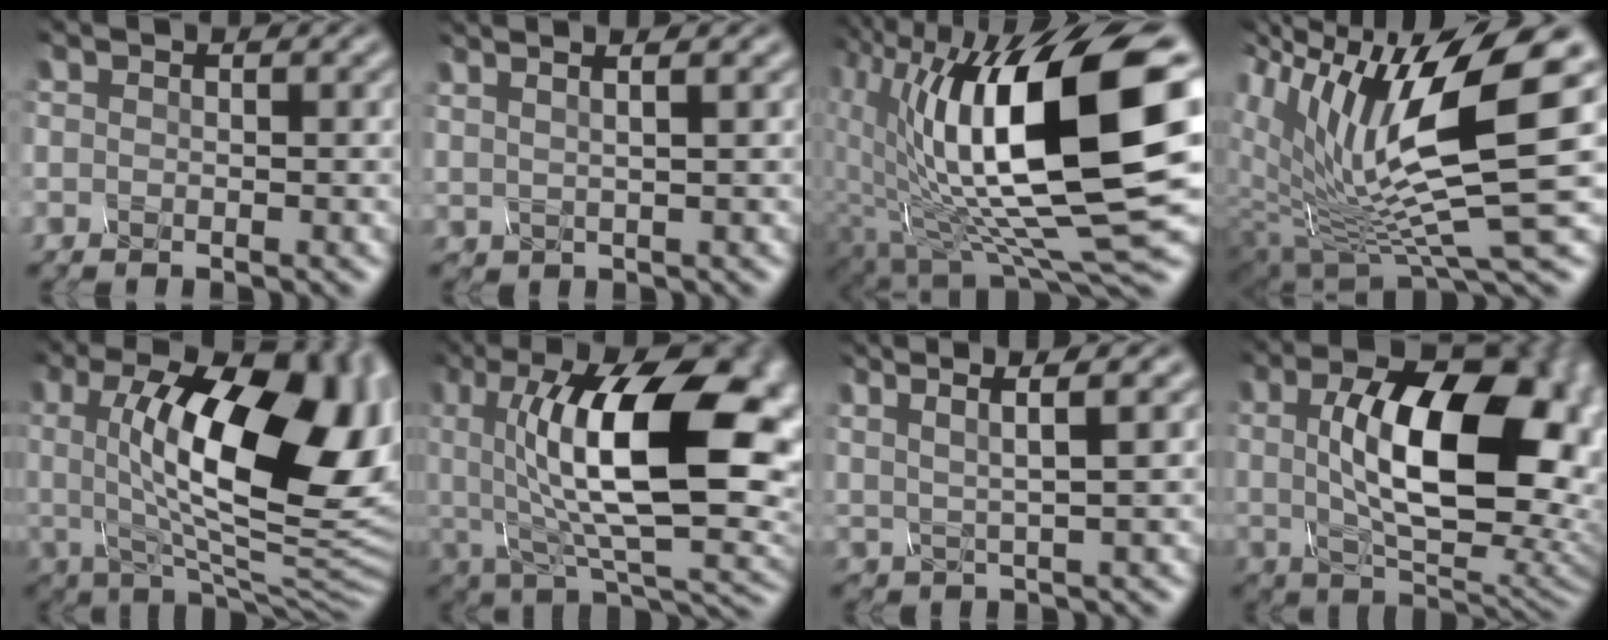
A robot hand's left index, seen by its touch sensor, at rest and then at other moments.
{"total": 4.1, "force": [2.7, 1.5, 2.7], "torque": [-0.012, 0.031, 0.005]}
{"total": 16.9, "force": [2.7, 6.4, 15.4], "torque": [-0.267, -0.009, 0.053]}
{"total": 13.6, "force": [4.2, 4.3, 12.2], "torque": [-0.249, 0.000, 0.086]}
{"total": 16.6, "force": [2.2, 7.0, 14.9], "torque": [-0.195, 0.006, 0.023]}
{"total": 14.9, "force": [1.5, 6.3, 13.4], "torque": [-0.208, -0.007, 0.024]}
{"total": 4.5, "force": [3.0, 0.8, 3.3], "torque": [-0.059, 0.018, 0.034]}
{"total": 13.4, "force": [1.2, 6.7, 11.6], "torque": [-0.163, -0.001, 0.021]}